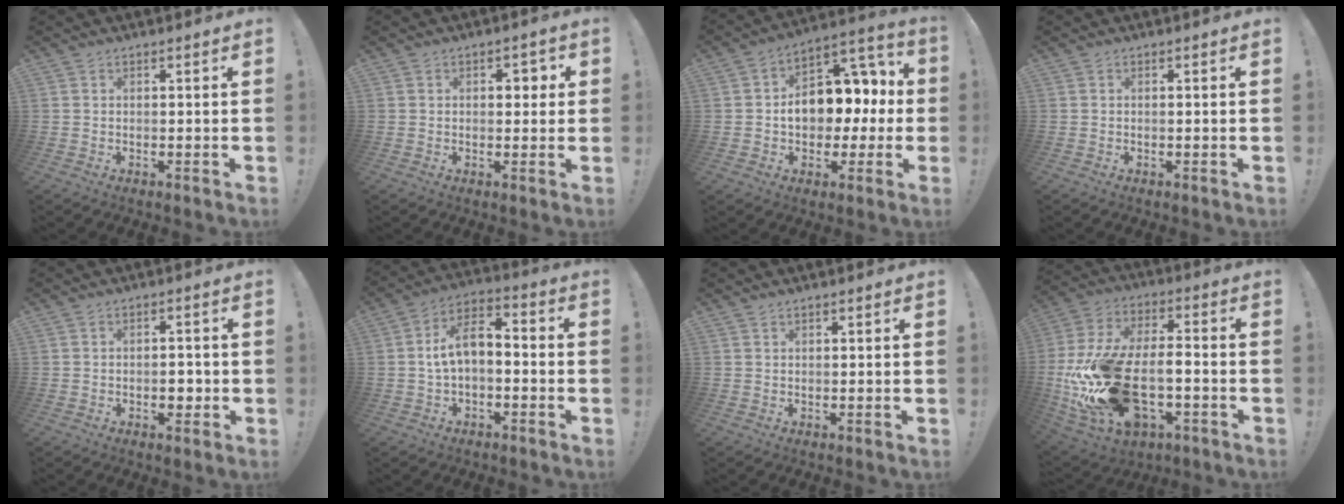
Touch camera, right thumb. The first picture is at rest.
{"total": 3.4, "force": [0.7, 2.4, 2.3], "torque": [-0.018, -0.001, 0.003]}
{"total": 13.1, "force": [0.1, 9.7, 8.8], "torque": [-0.111, 0.003, 0.004]}
{"total": 0.0}
{"total": 3.9, "force": [-1.0, 2.6, 2.7], "torque": [-0.029, 0.005, -0.020]}
{"total": 8.5, "force": [-0.8, 4.8, 7.0], "torque": [-0.115, 0.007, -0.013]}
{"total": 0.6, "force": [0.5, 0.2, 0.3], "torque": [-0.004, 0.000, 0.009]}
{"total": 24.8, "force": [-5.2, 15.1, 18.9], "torque": [-0.384, 0.025, -0.072]}